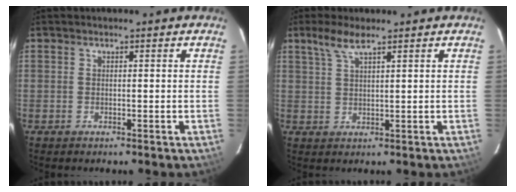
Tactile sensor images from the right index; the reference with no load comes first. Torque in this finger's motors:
{"motor_torque": [0.39, 0.39, 0.06, 0.06]}